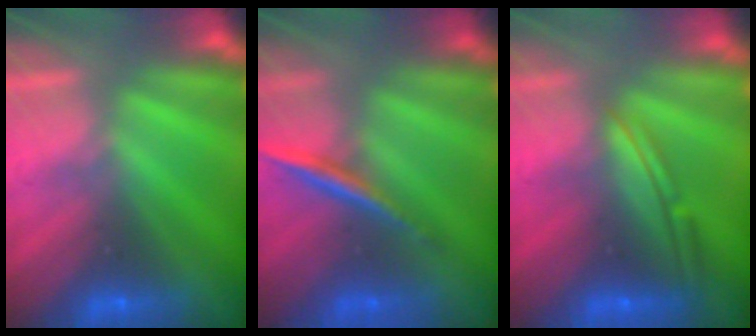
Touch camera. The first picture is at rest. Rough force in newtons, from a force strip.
{"total": 1.7}
{"total": 5.5}